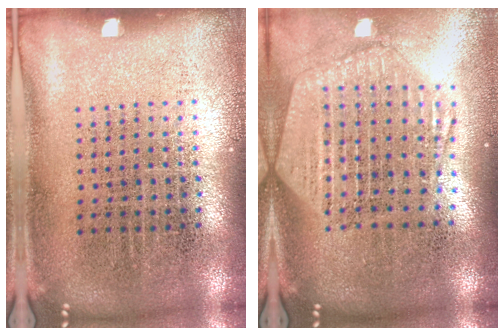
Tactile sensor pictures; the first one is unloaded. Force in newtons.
{"total": 2.4, "press": 2.1, "slide": 1.2}